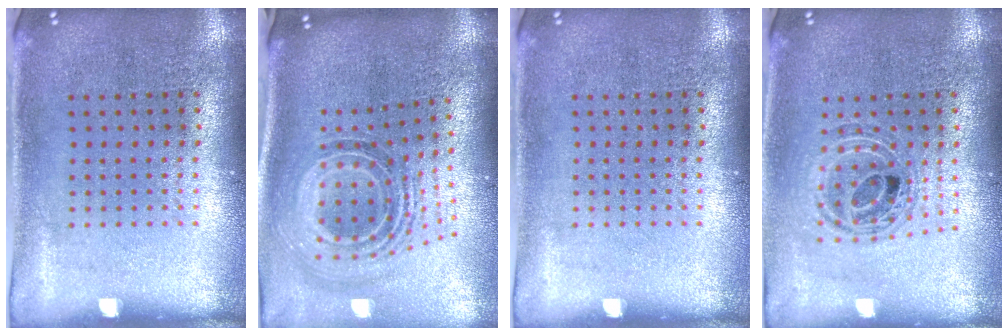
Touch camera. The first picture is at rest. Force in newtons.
{"total": 1.9, "press": 1.4, "slide": 1.2}
{"total": 0.0}
{"total": 0.9, "press": 0.9, "slide": 0.2}